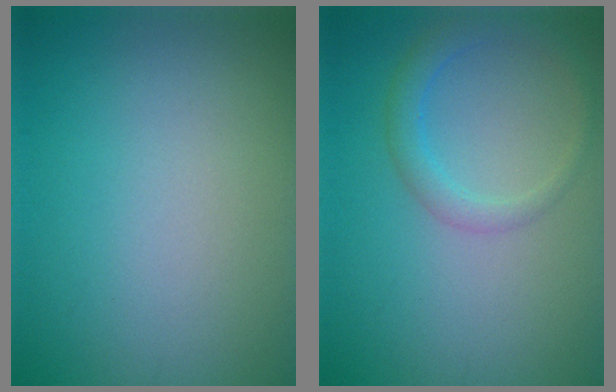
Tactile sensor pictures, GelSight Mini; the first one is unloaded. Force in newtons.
{"total": 2.3, "press": 2.3, "slide": 0.1}